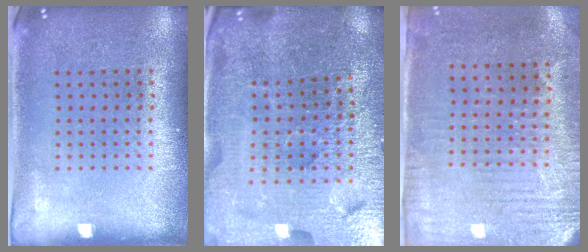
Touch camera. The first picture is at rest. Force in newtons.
{"total": 4.8, "press": 4.6, "slide": 1.3}
{"total": 3.0, "press": 2.5, "slide": 1.7}